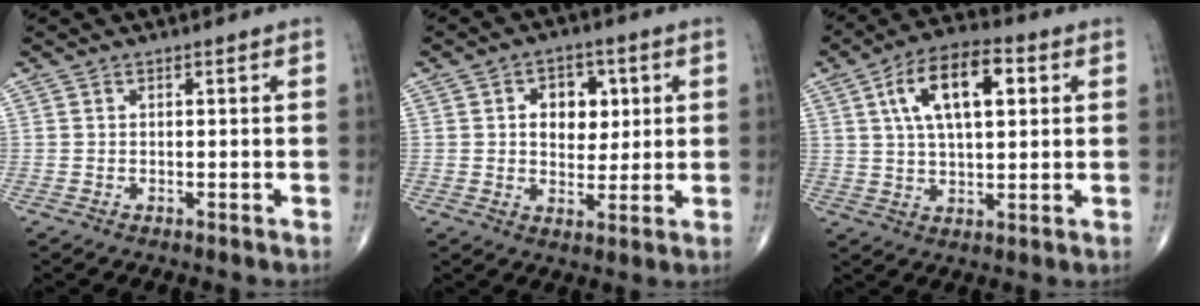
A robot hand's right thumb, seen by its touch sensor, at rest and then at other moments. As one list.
[{"total": 8.1, "force": [1.8, 5.8, 5.4], "torque": [-0.037, -0.004, 0.027]}, {"total": 13.9, "force": [4.2, 6.5, 11.5], "torque": [-0.189, 0.009, 0.068]}]